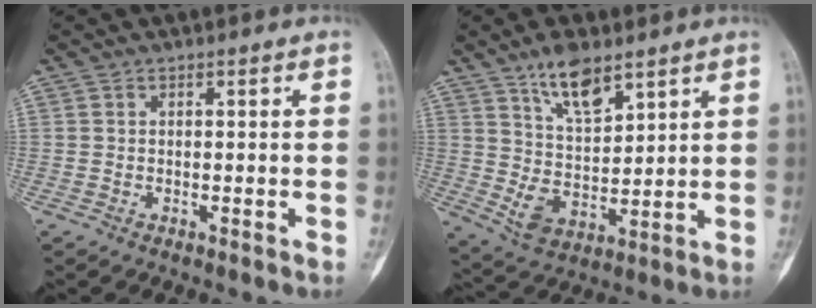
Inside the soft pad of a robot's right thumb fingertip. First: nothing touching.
{"total": 10.7, "force": [6.5, 4.9, 6.9], "torque": [-0.106, -0.045, 0.130]}